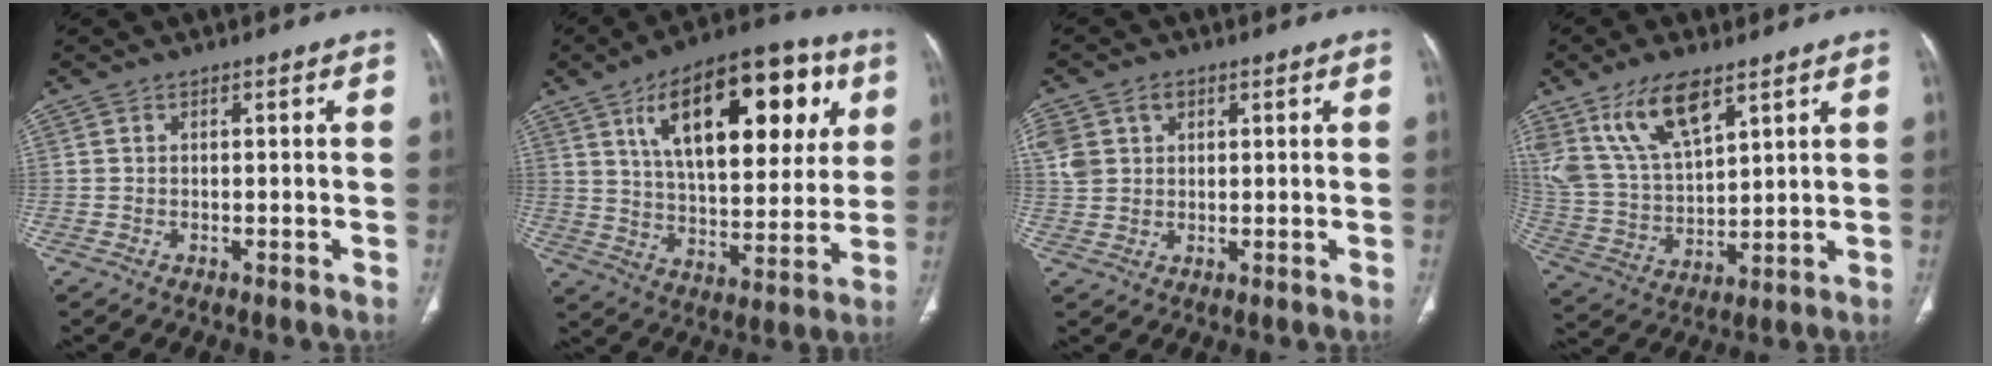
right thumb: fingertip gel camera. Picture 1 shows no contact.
{"total": 26.1, "force": [9.9, 12.2, 20.8], "torque": [-0.278, -0.012, 0.156]}
{"total": 7.7, "force": [2.9, 5.9, 3.9], "torque": [-0.077, 0.008, 0.064]}
{"total": 15.1, "force": [9.0, 6.6, 10.1], "torque": [-0.184, -0.032, 0.187]}